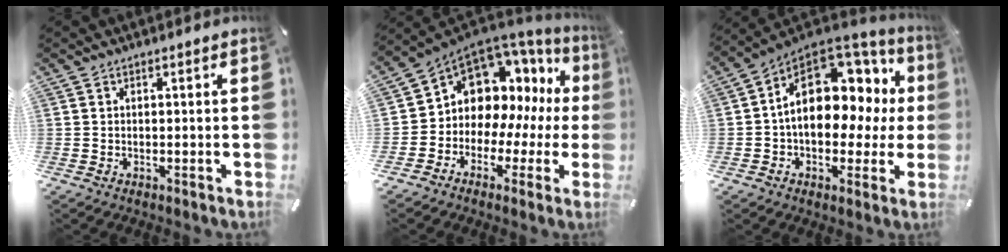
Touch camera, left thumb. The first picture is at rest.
{"total": 10.3, "force": [3.5, 8.8, 4.0], "torque": [-0.082, -0.050, 0.070]}
{"total": 18.4, "force": [3.4, 12.2, 13.3], "torque": [-0.195, -0.012, 0.062]}